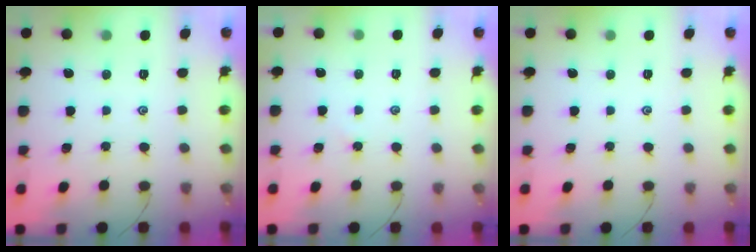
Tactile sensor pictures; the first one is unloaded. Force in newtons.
{"total": 3.8, "press": 3.8, "slide": 0.4}
{"total": 0.0}